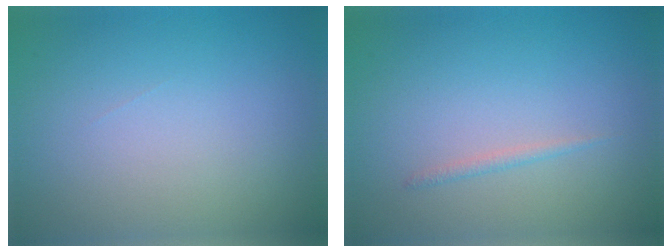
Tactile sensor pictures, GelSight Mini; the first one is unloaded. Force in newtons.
{"total": 0.7, "press": 0.7, "slide": 0.1}